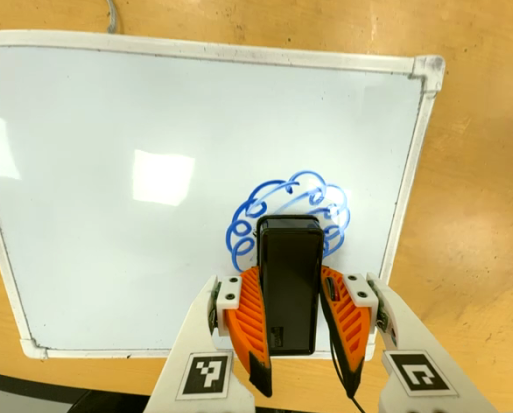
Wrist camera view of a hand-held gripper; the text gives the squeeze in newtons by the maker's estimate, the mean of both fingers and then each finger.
{"total": 10.8, "left": 10.7, "right": 10.9}